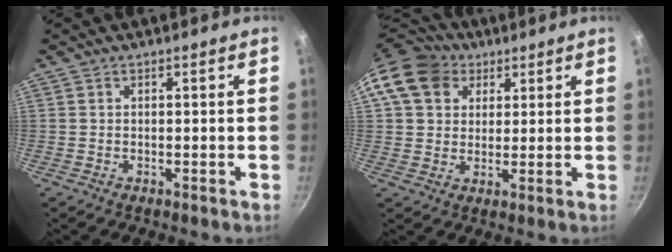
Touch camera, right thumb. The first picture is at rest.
{"total": 12.4, "force": [4.8, 10.0, 5.6], "torque": [-0.086, 0.014, 0.075]}